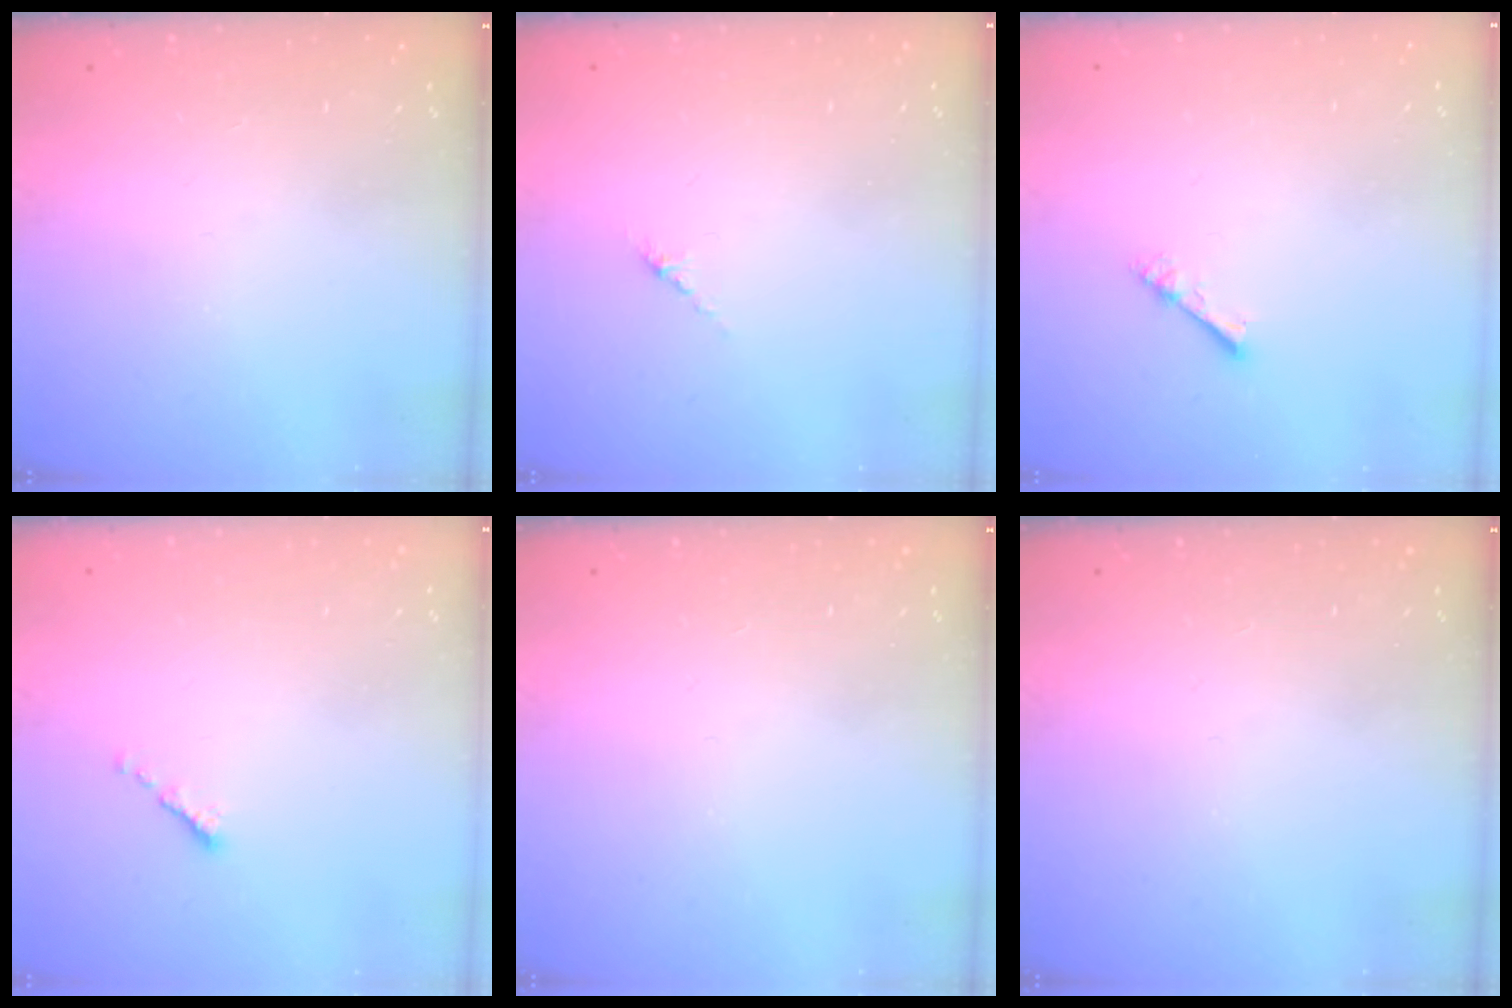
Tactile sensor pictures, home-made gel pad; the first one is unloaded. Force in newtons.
{"total": 2.7, "press": 2.7, "slide": 0.7}
{"total": 2.4, "press": 2.4, "slide": 0.2}
{"total": 0.6, "press": 0.5, "slide": 0.3}
{"total": 0.0}
{"total": 0.0}